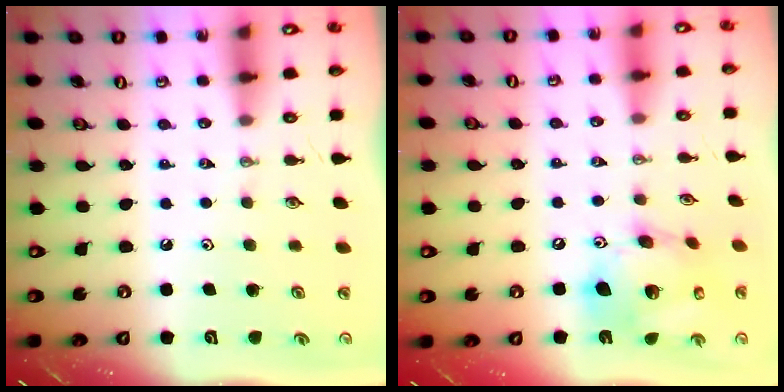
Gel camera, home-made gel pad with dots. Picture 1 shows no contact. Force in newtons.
{"total": 17.8, "press": 17.5, "slide": 3.2}